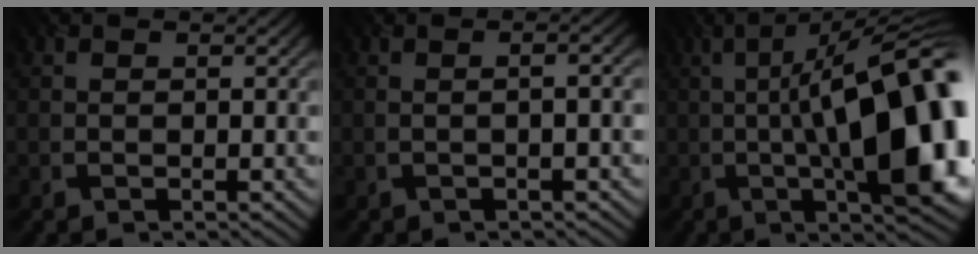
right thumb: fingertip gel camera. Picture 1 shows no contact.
{"total": 2.9, "force": [-0.2, 0.8, 2.8], "torque": [-0.027, 0.013, -0.011]}
{"total": 18.9, "force": [-1.7, 5.9, 17.9], "torque": [-0.243, 0.013, -0.017]}